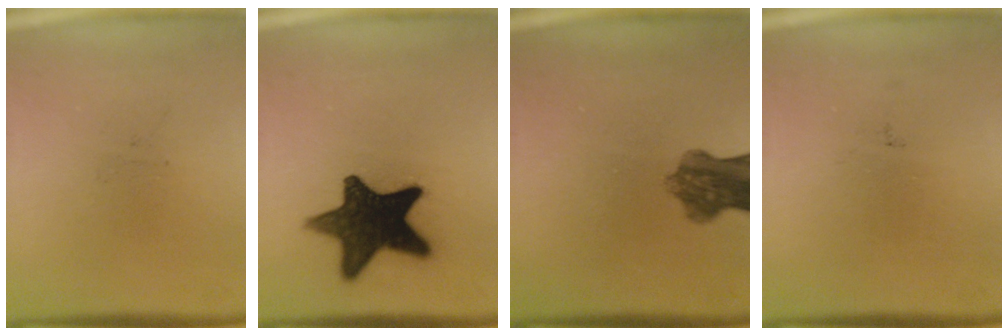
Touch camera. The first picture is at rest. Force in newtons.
{"total": 15.6}
{"total": 7.1}
{"total": 0.0}